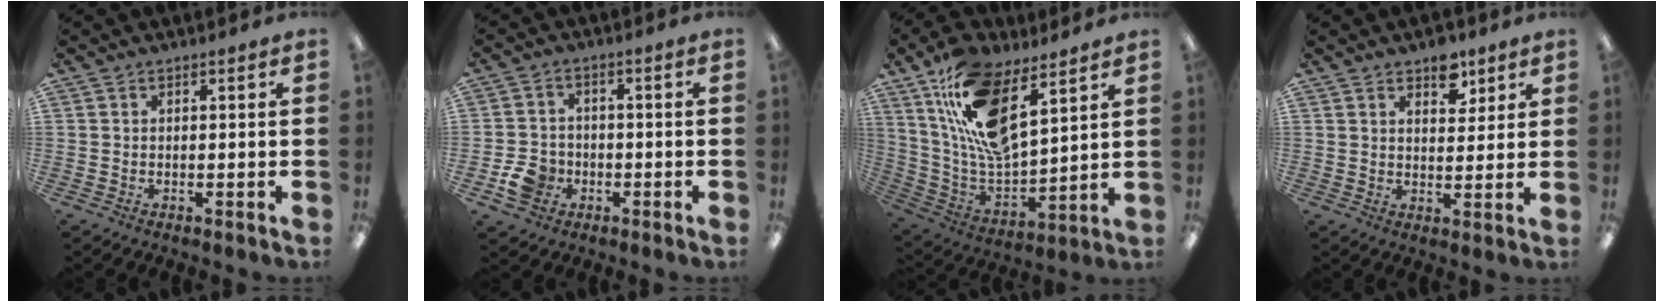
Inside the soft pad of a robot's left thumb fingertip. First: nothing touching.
{"total": 6.9, "force": [-2.6, 5.7, 2.8], "torque": [-0.055, 0.013, -0.045]}
{"total": 18.7, "force": [10.3, 8.3, 13.2], "torque": [-0.267, -0.051, 0.182]}
{"total": 6.6, "force": [4.5, 3.9, 2.9], "torque": [-0.022, -0.021, 0.073]}